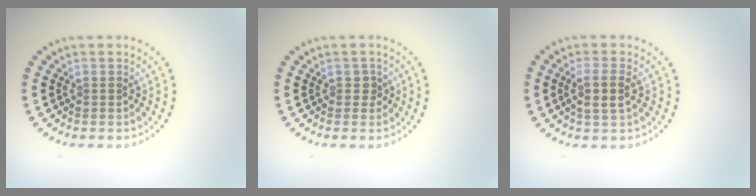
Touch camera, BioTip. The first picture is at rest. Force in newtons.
{"total": 0.9, "press": 0.8, "slide": 0.4}
{"total": 2.5, "press": 2.2, "slide": 1.1}